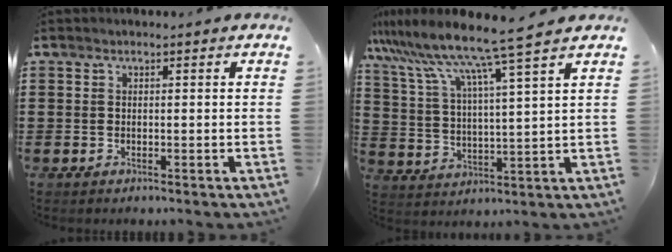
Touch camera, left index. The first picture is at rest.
{"total": 9.3, "force": [7.9, -1.2, 4.9], "torque": [-0.125, -0.054, 0.126]}